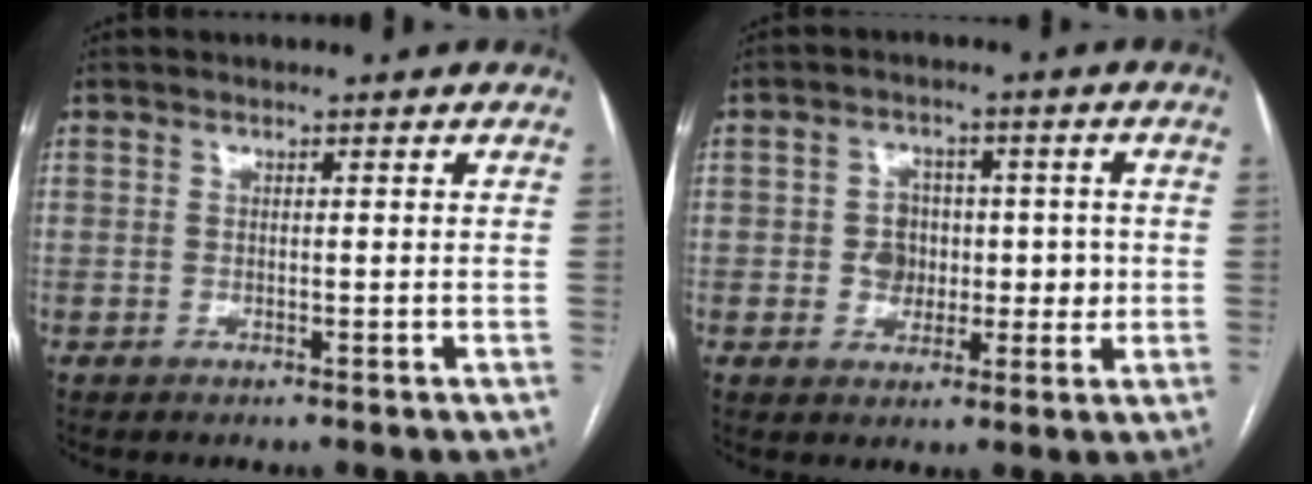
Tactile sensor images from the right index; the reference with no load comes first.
{"total": 5.5, "force": [-0.1, 4.9, 2.5], "torque": [-0.023, 0.019, 0.003]}